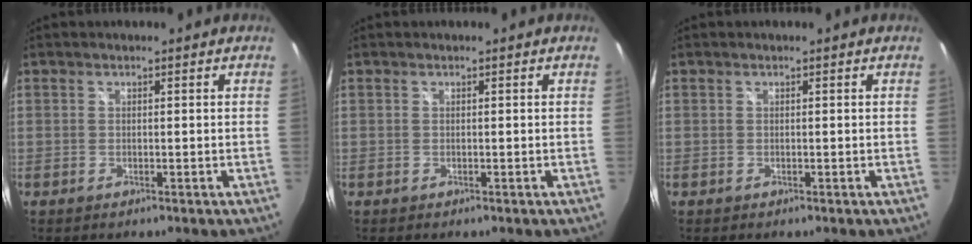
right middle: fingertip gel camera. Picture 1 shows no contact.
{"total": 0.0}
{"total": 0.0}